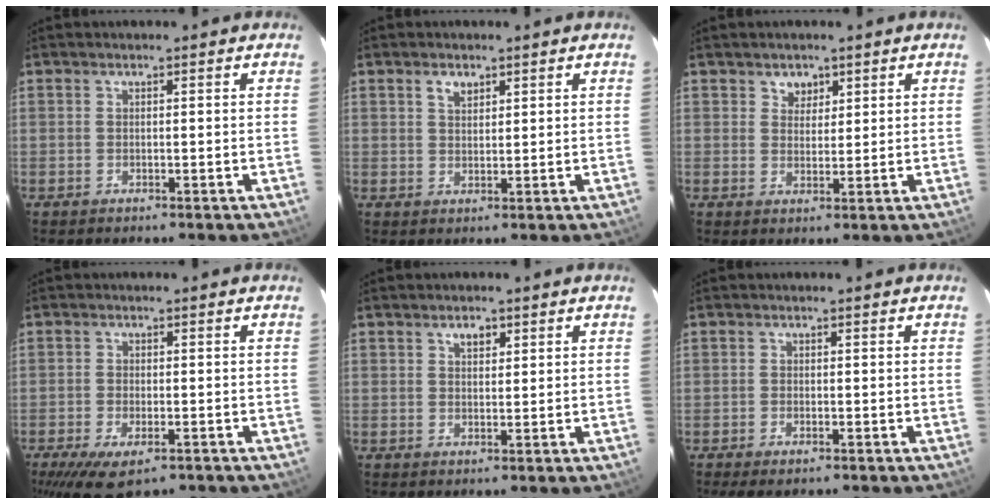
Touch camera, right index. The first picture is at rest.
{"total": 2.4, "force": [1.4, 1.5, 1.3], "torque": [-0.020, 0.005, 0.025]}
{"total": 2.8, "force": [1.7, 2.3, 0.5], "torque": [0.003, 0.002, 0.027]}
{"total": 8.6, "force": [-5.4, 3.7, 5.6], "torque": [-0.128, -0.031, -0.090]}
{"total": 2.2, "force": [1.2, 1.4, 1.2], "torque": [-0.016, 0.007, 0.020]}
{"total": 2.1, "force": [-1.6, 0.7, 1.2], "torque": [-0.031, -0.005, -0.030]}